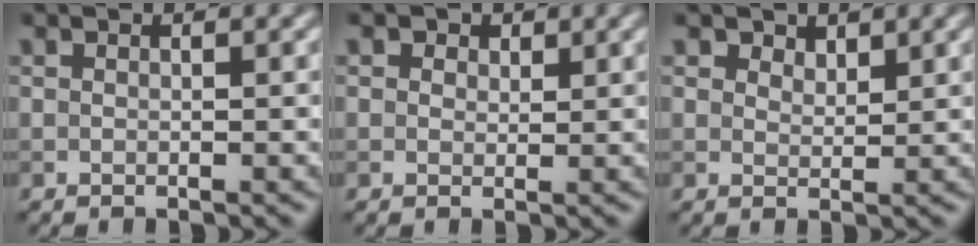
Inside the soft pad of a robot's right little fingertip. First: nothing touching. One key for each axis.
{"total": 1.8, "fx": 1.1, "fy": 1.2, "fz": 0.7, "tx": -0.007, "ty": 0.000, "tz": 0.004}
{"total": 2.1, "fx": 1.6, "fy": 1.1, "fz": 0.6, "tx": -0.013, "ty": -0.009, "tz": 0.025}